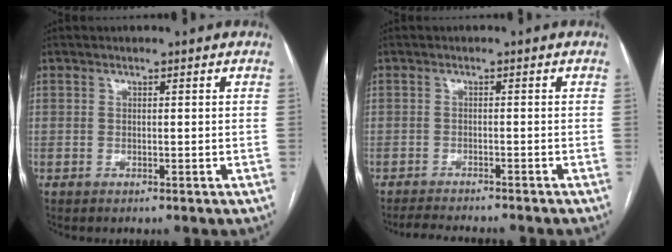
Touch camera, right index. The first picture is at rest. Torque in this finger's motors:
{"motor_torque": [-1.27, -0.86, -1.05, -0.21]}